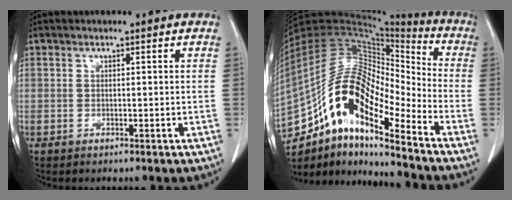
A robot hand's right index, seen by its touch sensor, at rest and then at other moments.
{"total": 17.8, "force": [-11.3, 4.8, 12.8], "torque": [-0.236, 0.042, -0.194]}